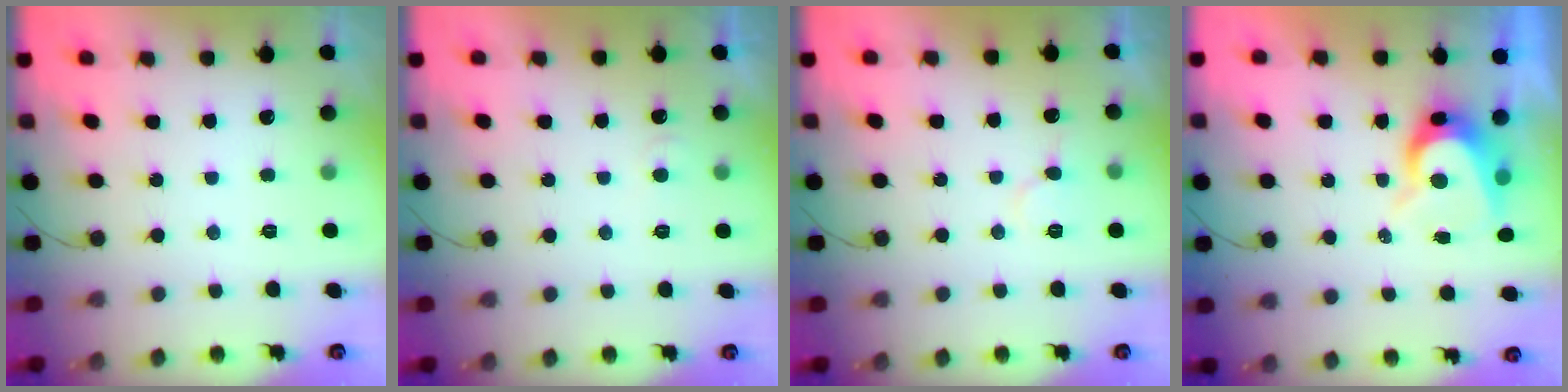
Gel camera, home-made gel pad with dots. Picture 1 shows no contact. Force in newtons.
{"total": 3.7, "press": 3.7, "slide": 0.3}
{"total": 6.8, "press": 6.7, "slide": 0.7}
{"total": 7.6, "press": 7.6, "slide": 0.8}